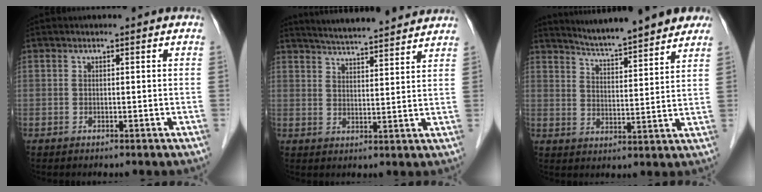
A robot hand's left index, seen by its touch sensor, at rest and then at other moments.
{"total": 14.0, "force": [13.0, 0.7, 5.1], "torque": [-0.086, 0.019, 0.178]}
{"total": 14.4, "force": [13.0, 0.9, 6.1], "torque": [-0.090, 0.005, 0.177]}